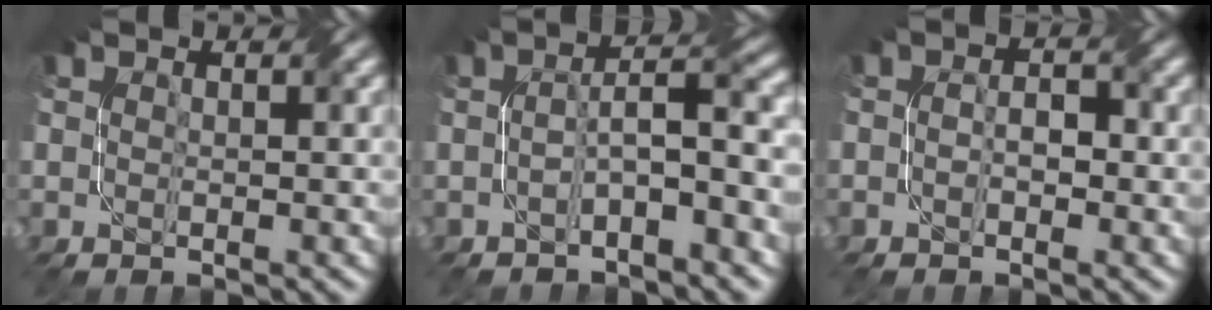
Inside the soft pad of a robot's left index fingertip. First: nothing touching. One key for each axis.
{"total": 4.2, "fx": -1.2, "fy": 0.8, "fz": 3.9, "tx": -0.070, "ty": 0.018, "tz": -0.024}
{"total": 1.5, "fx": -0.5, "fy": 0.9, "fz": 1.1, "tx": -0.014, "ty": 0.005, "tz": -0.011}